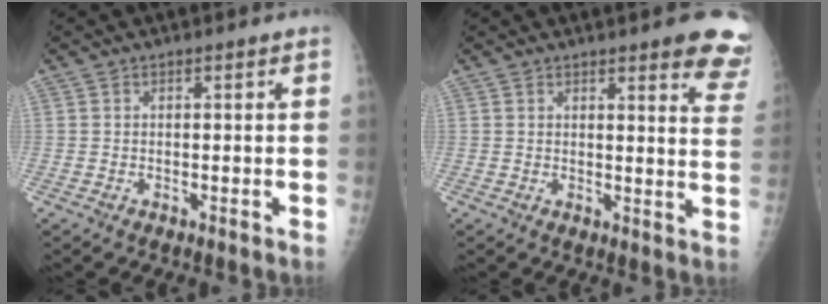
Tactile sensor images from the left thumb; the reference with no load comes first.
{"total": 10.3, "force": [7.3, 2.6, 6.7], "torque": [-0.045, -0.036, 0.066]}